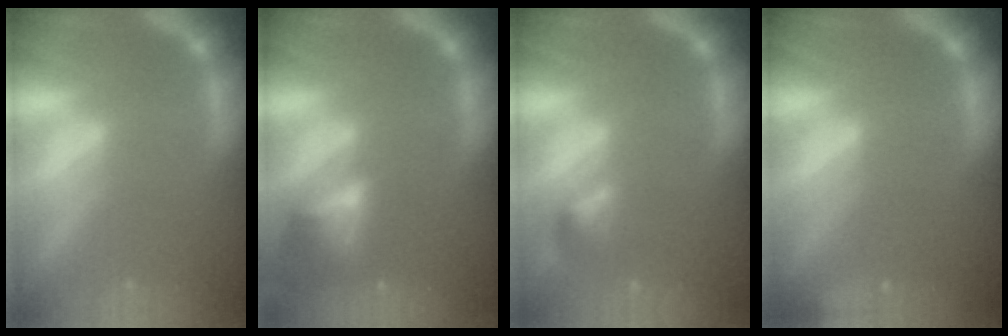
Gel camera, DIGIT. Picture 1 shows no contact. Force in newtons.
{"total": 4.9}
{"total": 1.9}
{"total": 2.9}